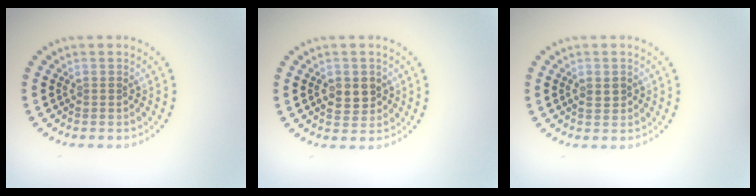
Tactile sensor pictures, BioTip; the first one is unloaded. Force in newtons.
{"total": 2.5, "press": 2.5, "slide": 0.3}
{"total": 1.2, "press": 1.2, "slide": 0.1}